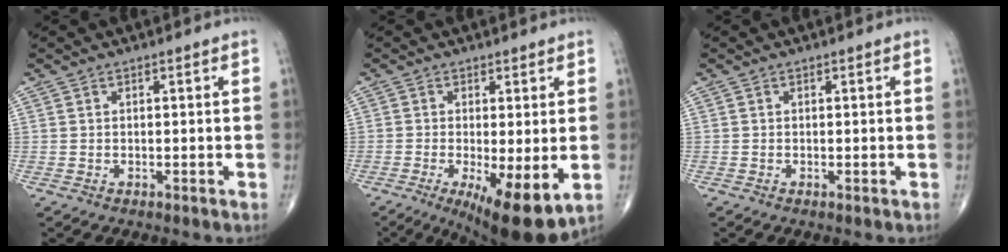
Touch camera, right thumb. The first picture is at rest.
{"total": 11.7, "force": [-3.1, 3.5, 10.7], "torque": [-0.168, -0.025, -0.041]}
{"total": 0.0}